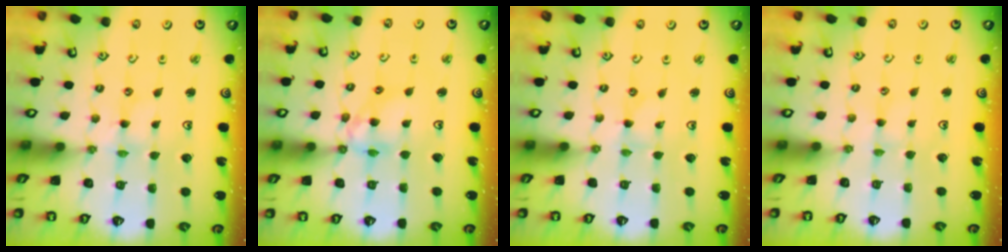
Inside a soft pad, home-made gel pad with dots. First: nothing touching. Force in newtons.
{"total": 11.3, "press": 11.3, "slide": 1.3}
{"total": 0.0}
{"total": 1.2, "press": 1.2, "slide": 0.4}